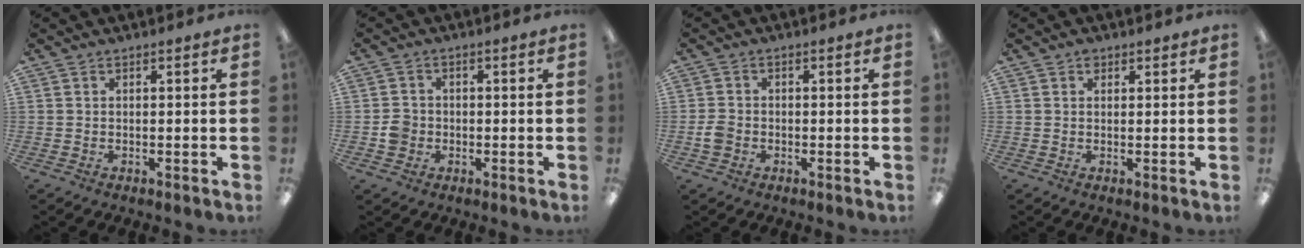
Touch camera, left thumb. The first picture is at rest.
{"total": 3.9, "force": [-0.9, 3.7, 1.1], "torque": [-0.011, 0.005, -0.017]}
{"total": 3.0, "force": [-1.0, 2.5, 1.5], "torque": [-0.024, 0.007, -0.018]}
{"total": 1.4, "force": [0.9, 1.0, 0.5], "torque": [-0.003, -0.002, 0.015]}